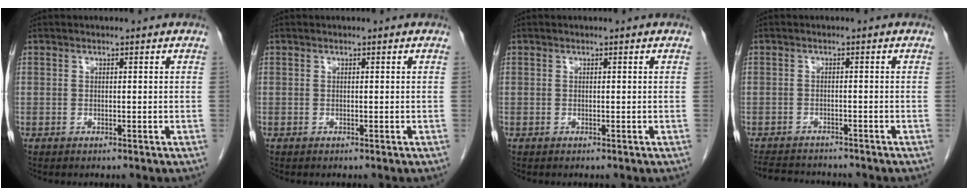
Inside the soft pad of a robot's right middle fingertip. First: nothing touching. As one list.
[{"total": 0.0}, {"total": 0.0}, {"total": 7.6, "force": [-7.1, 1.7, 2.1], "torque": [-0.038, -0.005, -0.104]}]